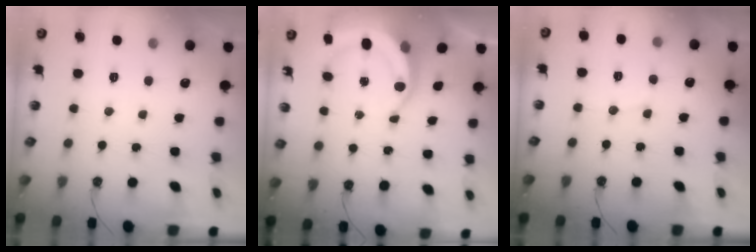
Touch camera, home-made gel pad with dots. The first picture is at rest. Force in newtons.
{"total": 7.2, "press": 7.2, "slide": 0.7}
{"total": 3.4, "press": 3.3, "slide": 0.4}